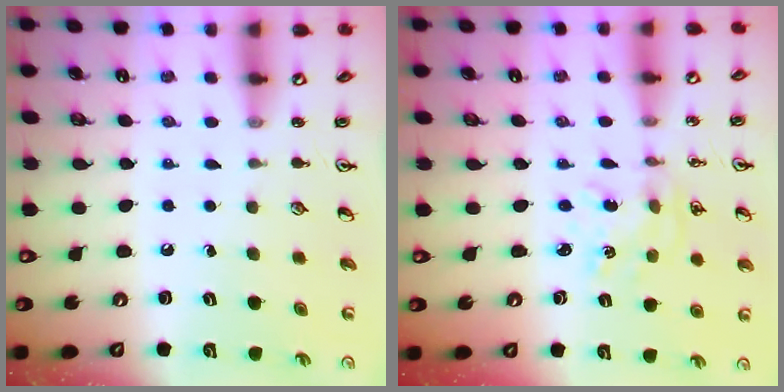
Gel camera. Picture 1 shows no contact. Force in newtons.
{"total": 1.7, "press": 1.7, "slide": 0.1}